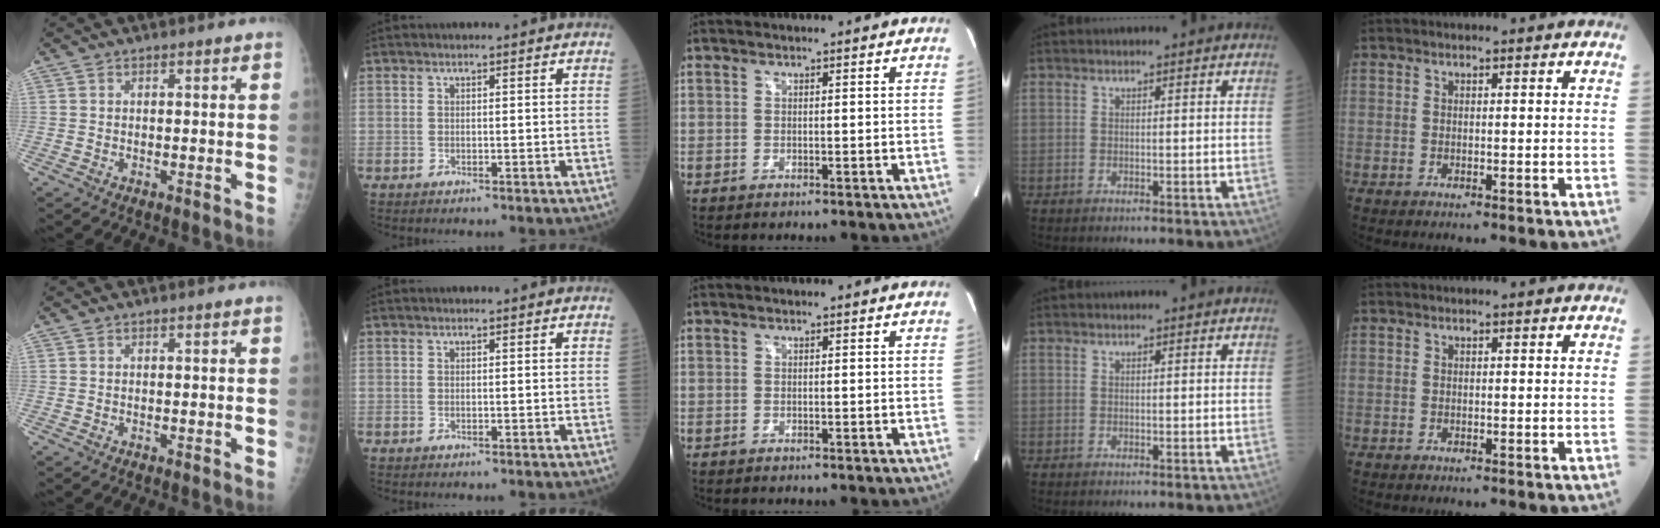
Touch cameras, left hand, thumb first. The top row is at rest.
{}